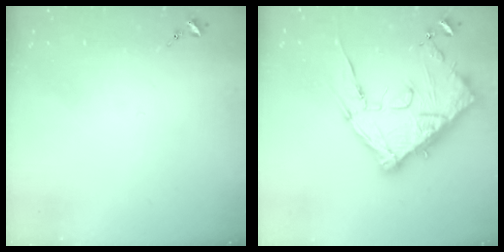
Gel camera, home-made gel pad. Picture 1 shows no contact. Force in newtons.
{"total": 17.2, "press": 17.2, "slide": 1.3}